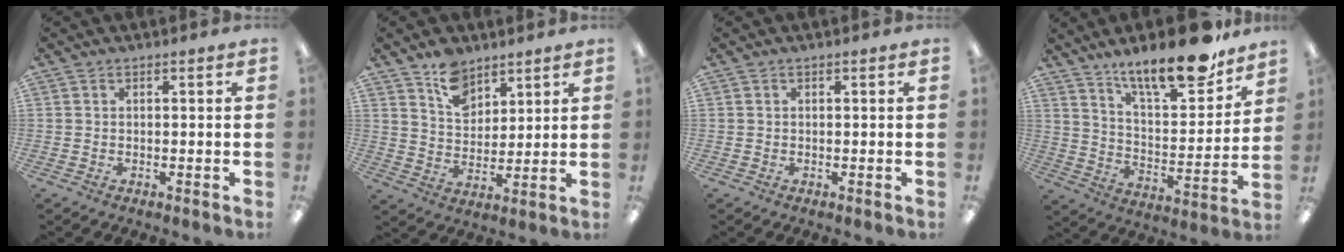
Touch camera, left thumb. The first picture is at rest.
{"total": 9.4, "force": [6.9, 5.6, 3.0], "torque": [-0.053, -0.035, 0.129]}
{"total": 0.0}
{"total": 19.1, "force": [14.9, 5.4, 10.6], "torque": [-0.161, -0.097, 0.247]}